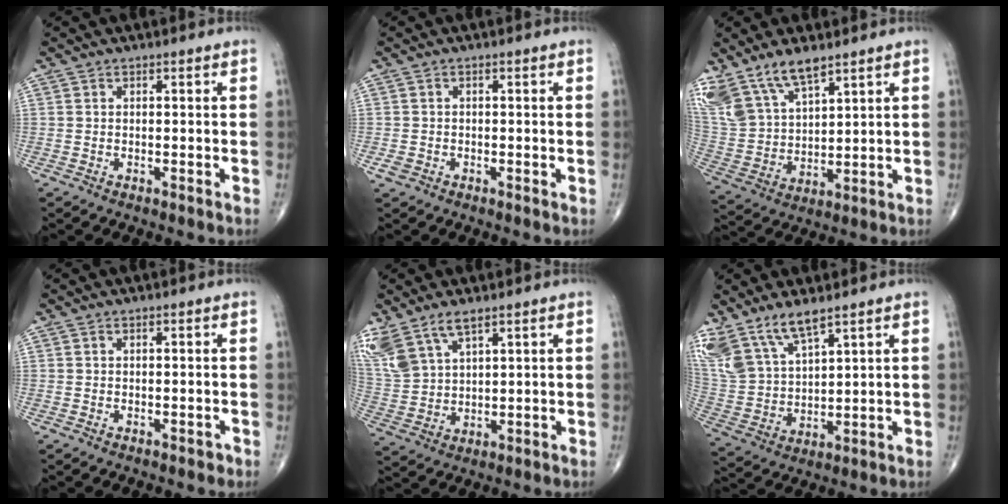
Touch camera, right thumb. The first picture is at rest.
{"total": 1.7, "force": [-0.7, 1.3, 0.8], "torque": [-0.014, 0.001, -0.011]}
{"total": 13.5, "force": [9.8, 5.6, 7.5], "torque": [-0.138, -0.034, 0.209]}
{"total": 0.8, "force": [-0.4, 0.5, 0.4], "torque": [-0.004, 0.000, -0.005]}
{"total": 10.9, "force": [7.1, 4.9, 6.7], "torque": [-0.148, -0.016, 0.156]}
{"total": 12.4, "force": [9.0, 4.5, 7.3], "torque": [-0.145, -0.032, 0.197]}